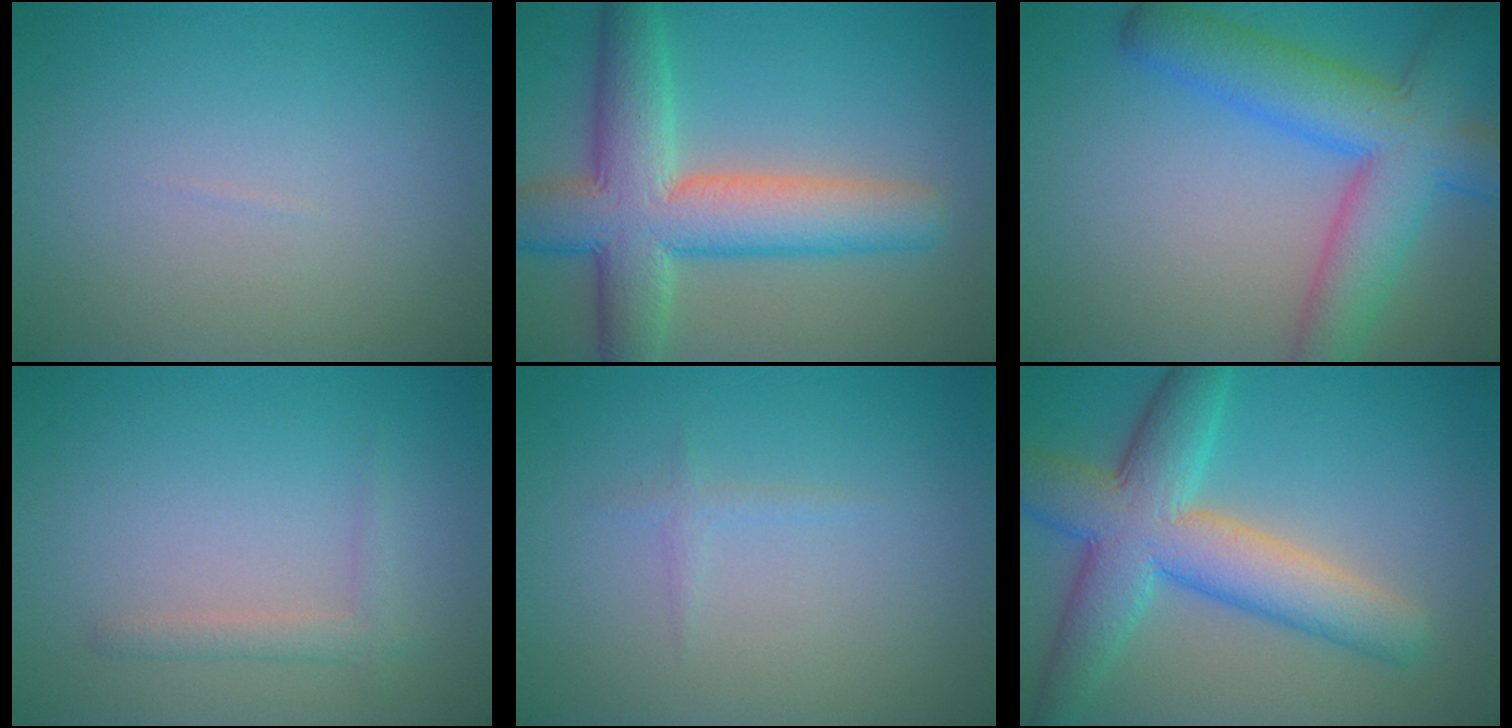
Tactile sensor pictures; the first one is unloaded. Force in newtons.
{"total": 9.1, "press": 9.1, "slide": 0.6}
{"total": 8.7, "press": 8.7, "slide": 0.3}
{"total": 1.4, "press": 1.4, "slide": 0.1}
{"total": 0.7, "press": 0.7, "slide": 0.0}
{"total": 8.5, "press": 8.5, "slide": 0.6}